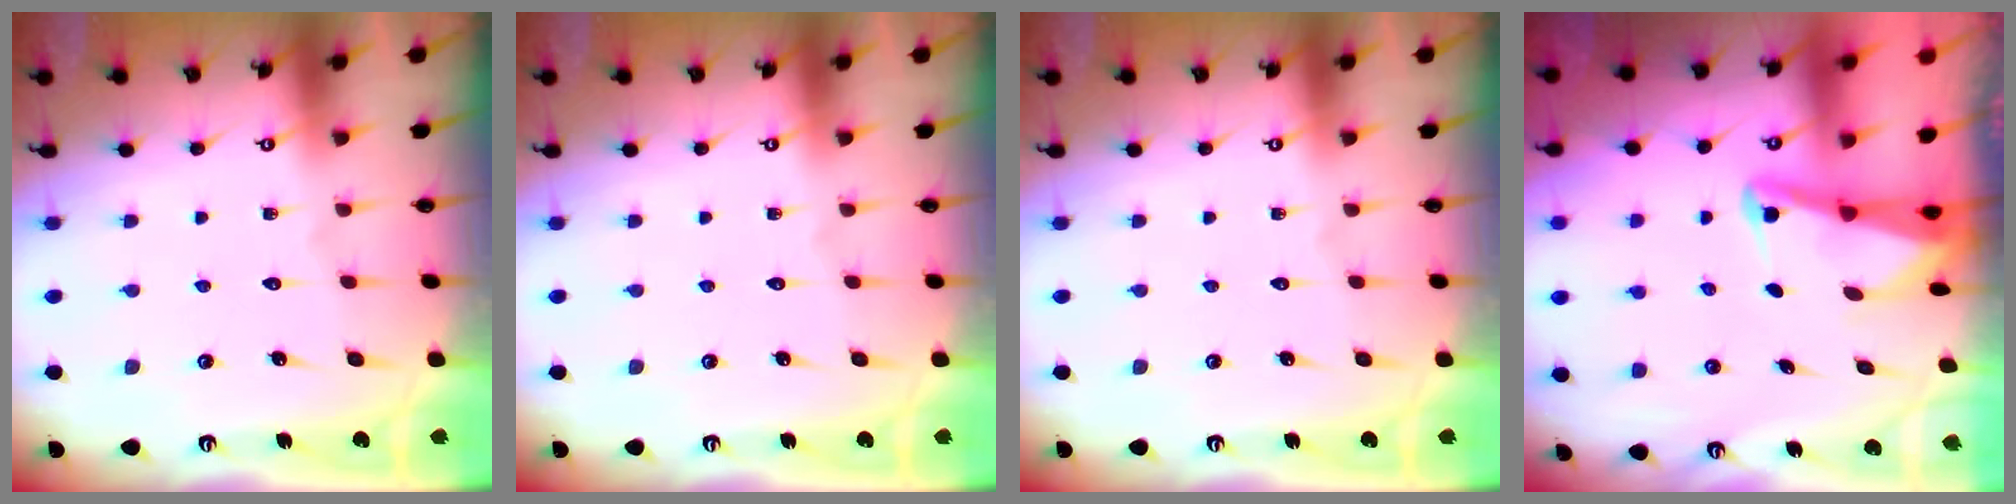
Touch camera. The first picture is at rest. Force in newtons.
{"total": 0.0}
{"total": 0.0}
{"total": 2.5, "press": 2.5, "slide": 0.6}